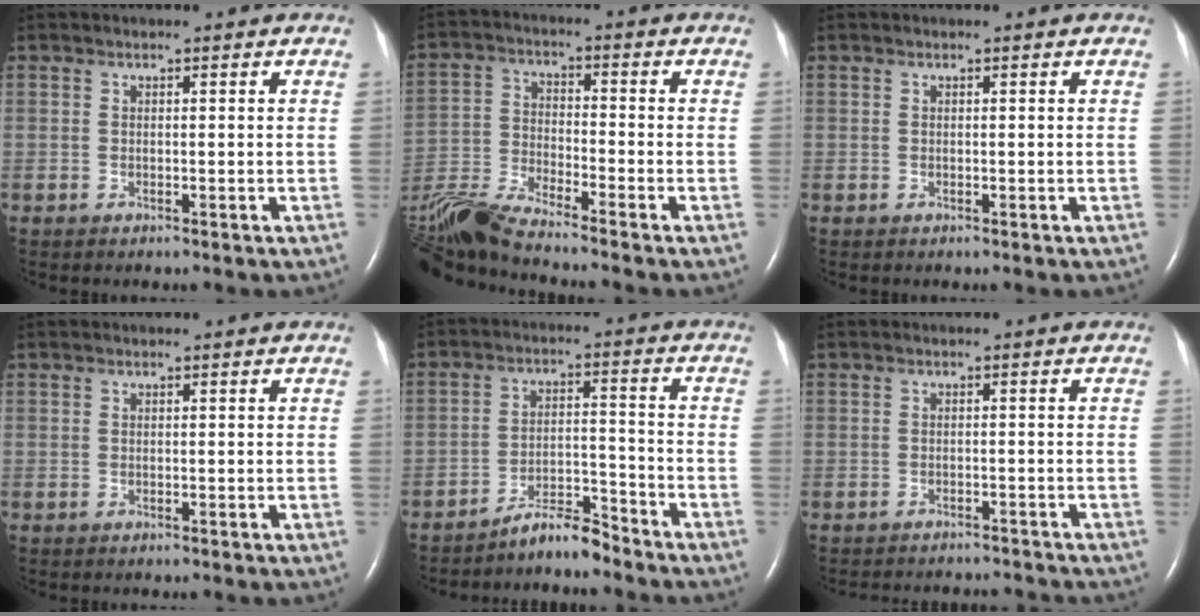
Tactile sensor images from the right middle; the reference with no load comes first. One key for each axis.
{"total": 10.4, "fx": -9.6, "fy": -1.1, "fz": 4.1, "tx": -0.090, "ty": -0.018, "tz": -0.189}
{"total": 0.0}
{"total": 0.0}
{"total": 5.1, "fx": -4.9, "fy": 0.4, "fz": 1.3, "tx": -0.020, "ty": 0.000, "tz": -0.087}
{"total": 7.5, "fx": -7.3, "fy": 1.2, "fz": 1.2, "tx": -0.019, "ty": 0.002, "tz": -0.088}